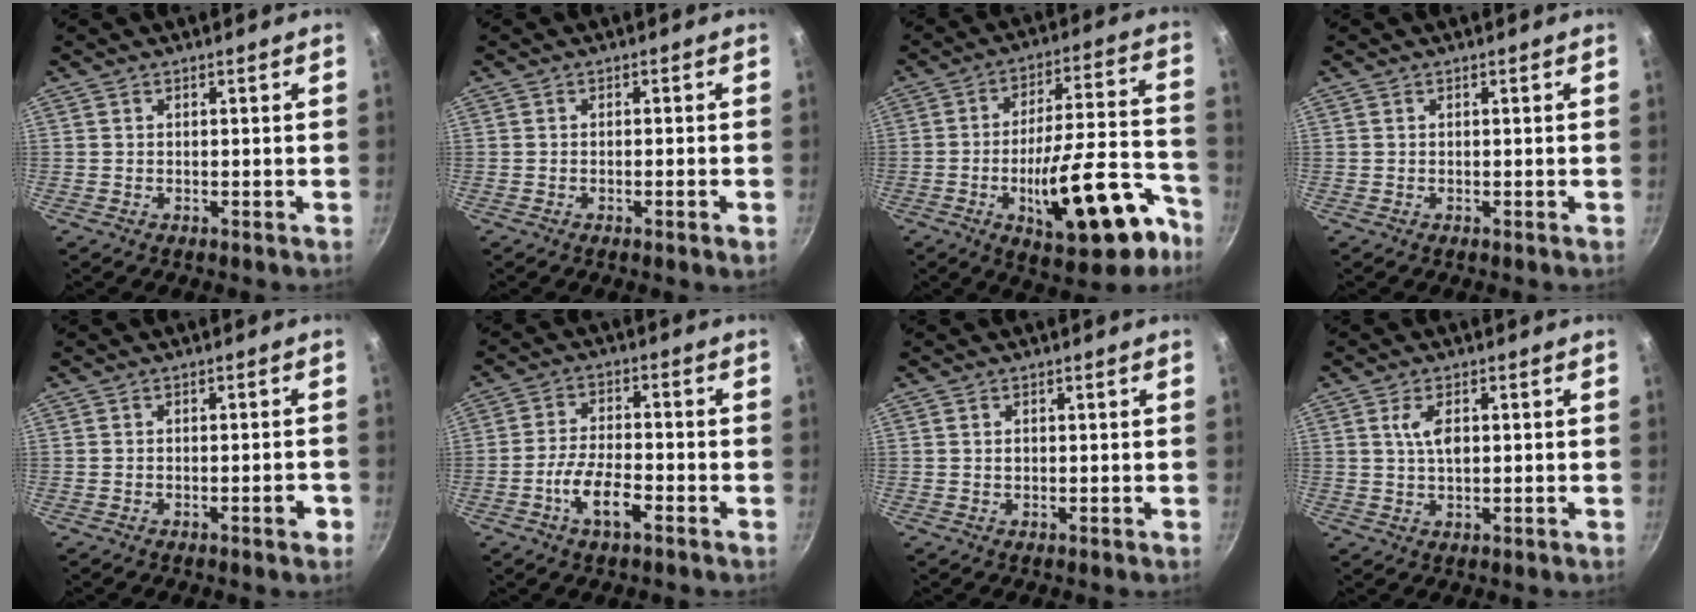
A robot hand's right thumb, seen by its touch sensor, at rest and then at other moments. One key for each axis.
{"total": 1.7, "fx": -0.7, "fy": 0.0, "fz": 1.5, "tx": -0.030, "ty": 0.001, "tz": -0.013}
{"total": 21.8, "fx": -9.6, "fy": 8.2, "fz": 17.8, "tx": -0.226, "ty": 0.060, "tz": -0.132}
{"total": 0.0}
{"total": 2.8, "fx": -1.4, "fy": 0.8, "fz": 2.3, "tx": -0.021, "ty": 0.013, "tz": -0.018}
{"total": 7.7, "fx": -3.6, "fy": 2.8, "fz": 6.2, "tx": -0.118, "ty": 0.023, "tz": -0.073}
{"total": 0.9, "fx": 0.1, "fy": 0.7, "fz": 0.6, "tx": -0.010, "ty": 0.003, "tz": 0.002}
{"total": 4.4, "fx": 0.8, "fy": 2.2, "fz": 3.8, "tx": -0.068, "ty": 0.002, "tz": 0.014}